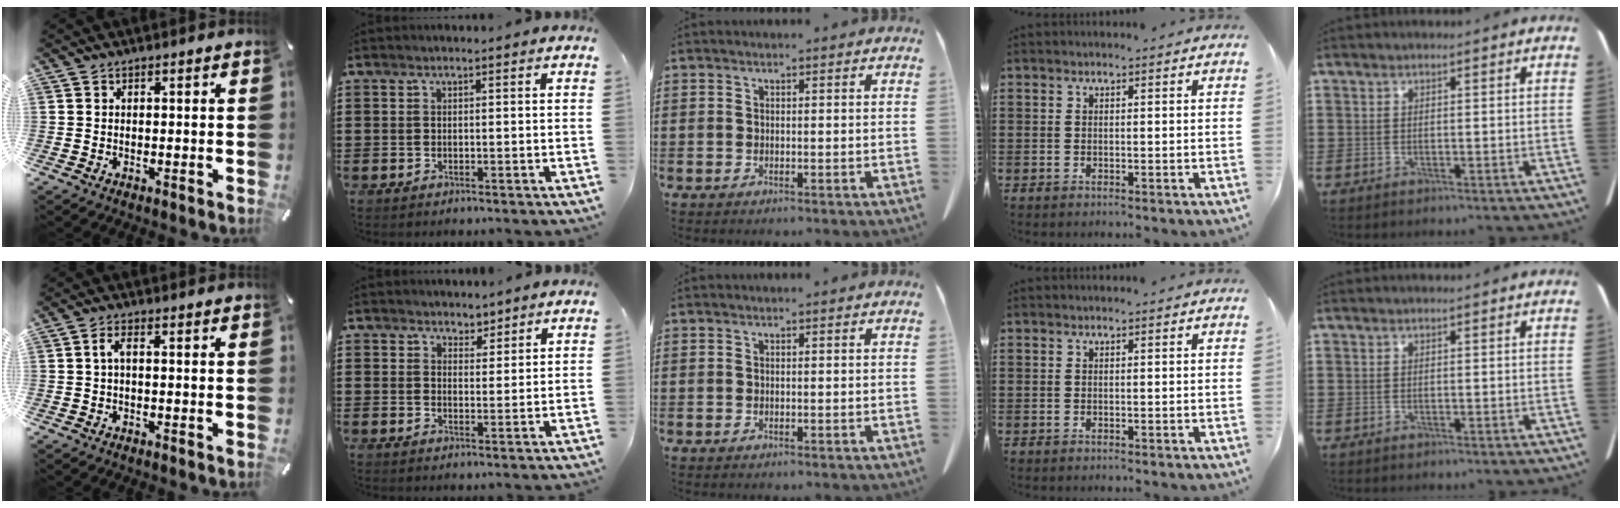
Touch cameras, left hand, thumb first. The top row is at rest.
{"thumb": {"total": 2.3, "force": [-0.2, 0.7, 2.1], "torque": [-0.040, 0.007, -0.006]}, "index": {"total": 2.6, "force": [2.3, 1.2, -0.3], "torque": [-0.005, 0.001, 0.043]}}